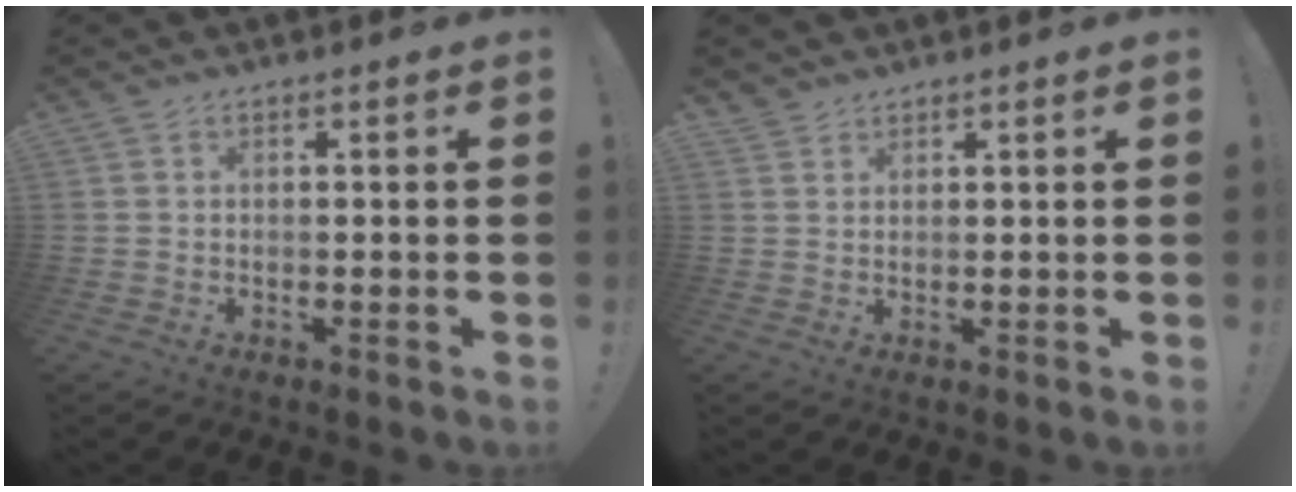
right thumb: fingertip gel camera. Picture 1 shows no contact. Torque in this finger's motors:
{"motor_torque": [-0.48, 0.59, -0.12, 0.13, 0.10]}